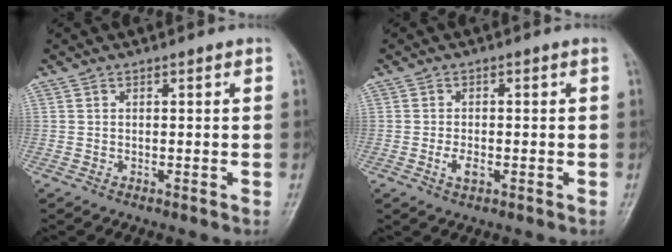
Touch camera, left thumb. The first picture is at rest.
{"total": 2.9, "force": [-1.0, 1.6, 2.1], "torque": [-0.037, 0.004, -0.019]}